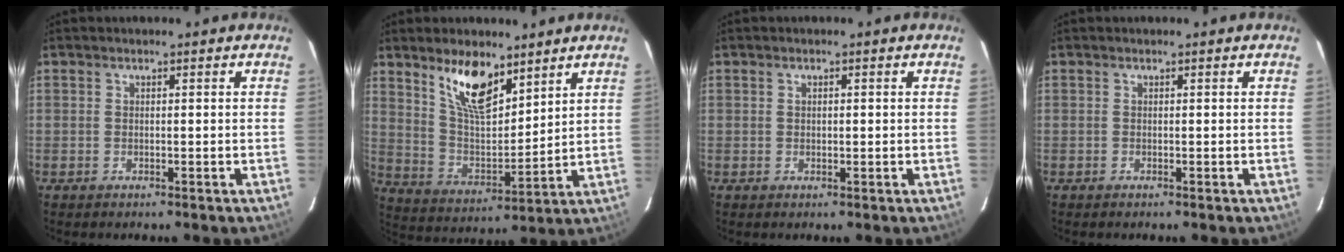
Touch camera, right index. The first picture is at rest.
{"total": 12.3, "force": [8.2, 4.7, 7.8], "torque": [-0.139, -0.003, 0.163]}
{"total": 0.8, "force": [0.2, 0.5, 0.5], "torque": [-0.009, 0.003, 0.003]}
{"total": 0.0}